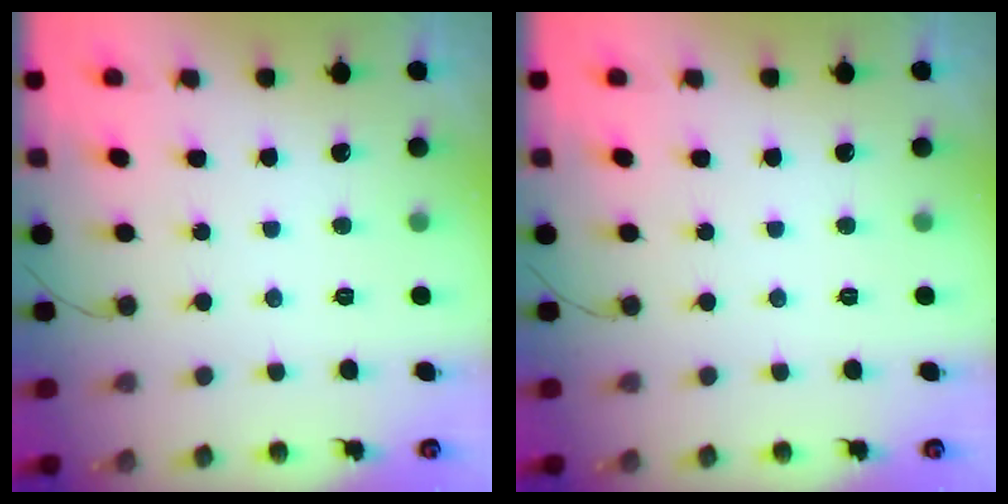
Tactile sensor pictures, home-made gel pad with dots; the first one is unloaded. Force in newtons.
{"total": 0.0}